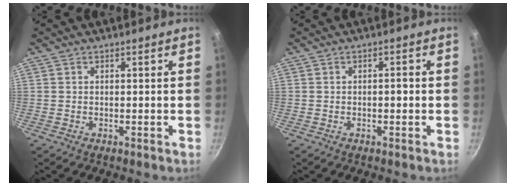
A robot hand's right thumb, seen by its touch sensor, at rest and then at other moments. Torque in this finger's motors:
{"motor_torque": [-0.10, -0.05, 0.14, -0.04, 0.01]}